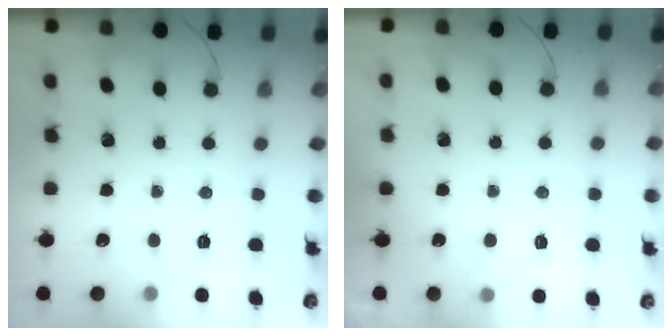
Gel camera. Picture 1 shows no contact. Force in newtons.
{"total": 2.6, "press": 2.4, "slide": 1.2}